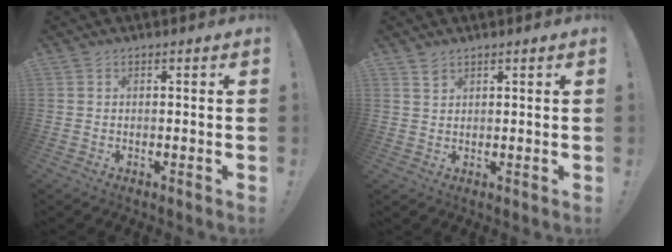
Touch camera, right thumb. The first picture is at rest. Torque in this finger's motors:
{"motor_torque": [-0.04, 0.25, 0.25, -0.15, -0.15]}